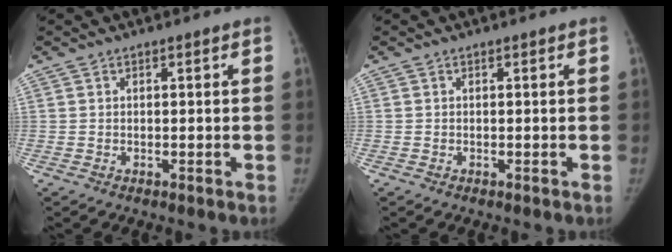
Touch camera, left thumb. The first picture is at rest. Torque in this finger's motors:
{"motor_torque": [0.00, 0.00, 0.05, -0.05, 0.00]}